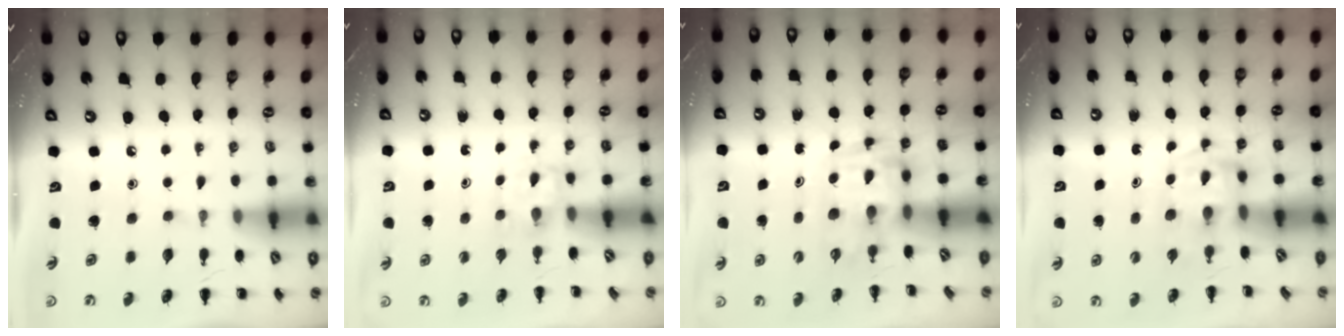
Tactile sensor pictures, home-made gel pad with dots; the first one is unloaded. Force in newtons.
{"total": 2.3, "press": 2.1, "slide": 0.9}
{"total": 3.4, "press": 3.4, "slide": 0.6}
{"total": 2.9, "press": 2.9, "slide": 0.2}